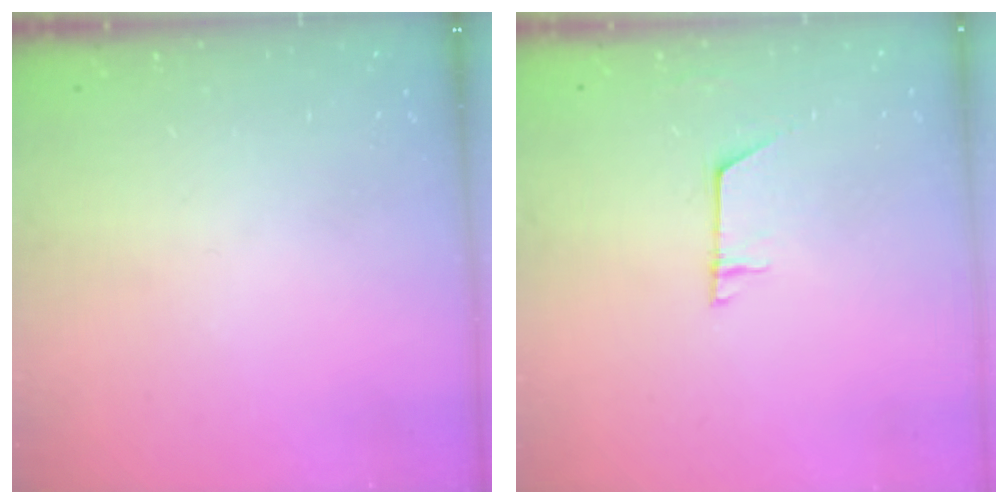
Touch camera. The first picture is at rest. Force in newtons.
{"total": 5.0, "press": 5.0, "slide": 0.4}